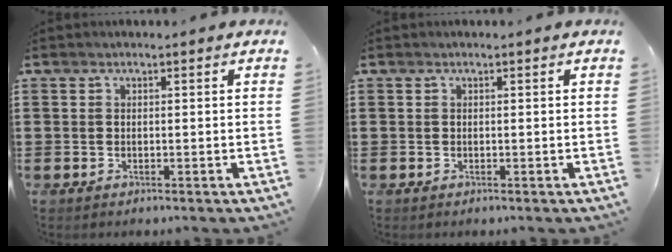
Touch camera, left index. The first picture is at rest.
{"total": 0.0}